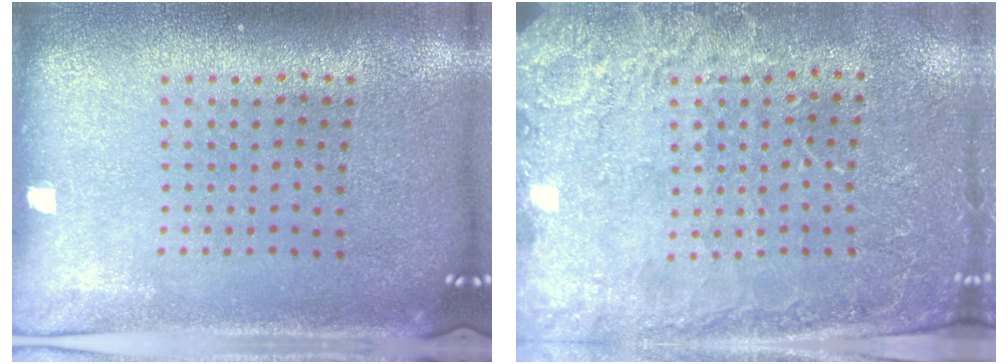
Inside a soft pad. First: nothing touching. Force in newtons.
{"total": 2.7, "press": 2.6, "slide": 0.3}